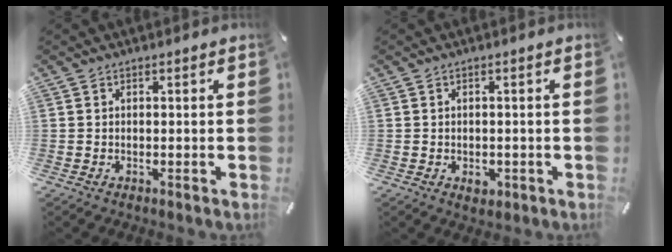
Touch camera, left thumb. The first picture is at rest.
{"total": 2.4, "force": [-0.7, 1.8, 1.3], "torque": [-0.023, 0.003, -0.013]}